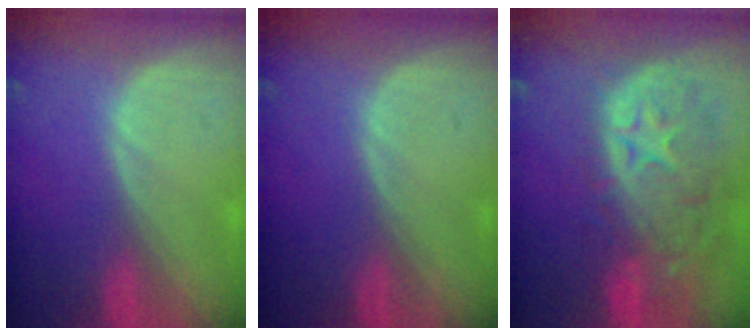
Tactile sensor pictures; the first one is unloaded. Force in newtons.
{"total": 0.0}
{"total": 12.3, "press": 10.5, "slide": 6.5}